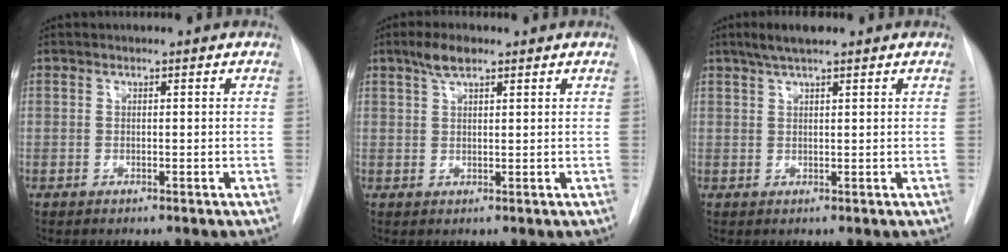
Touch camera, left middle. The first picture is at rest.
{"total": 3.3, "force": [2.3, 1.0, 2.2], "torque": [-0.047, 0.009, 0.044]}
{"total": 4.0, "force": [2.9, 0.6, 2.6], "torque": [-0.053, 0.012, 0.053]}